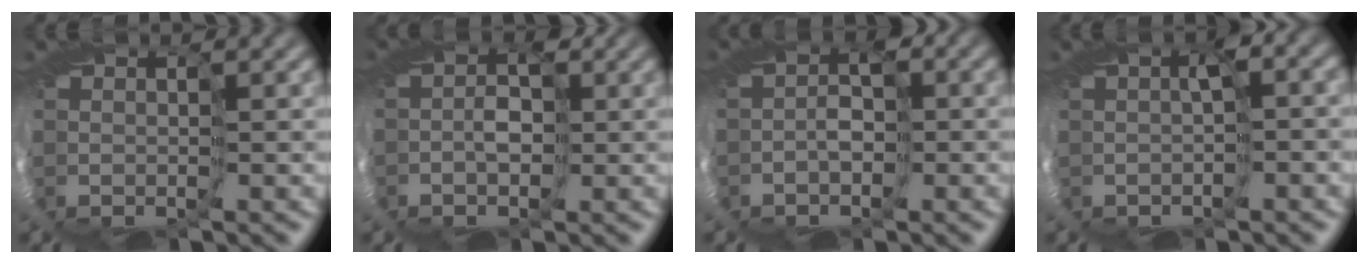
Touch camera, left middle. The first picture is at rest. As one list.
[{"total": 2.1, "force": [-0.6, 1.6, 1.2], "torque": [-0.023, 0.000, -0.006]}, {"total": 2.9, "force": [-0.8, 2.1, 1.9], "torque": [-0.035, 0.001, -0.007]}, {"total": 2.4, "force": [-0.1, 0.9, 2.2], "torque": [-0.036, 0.000, 0.003]}]